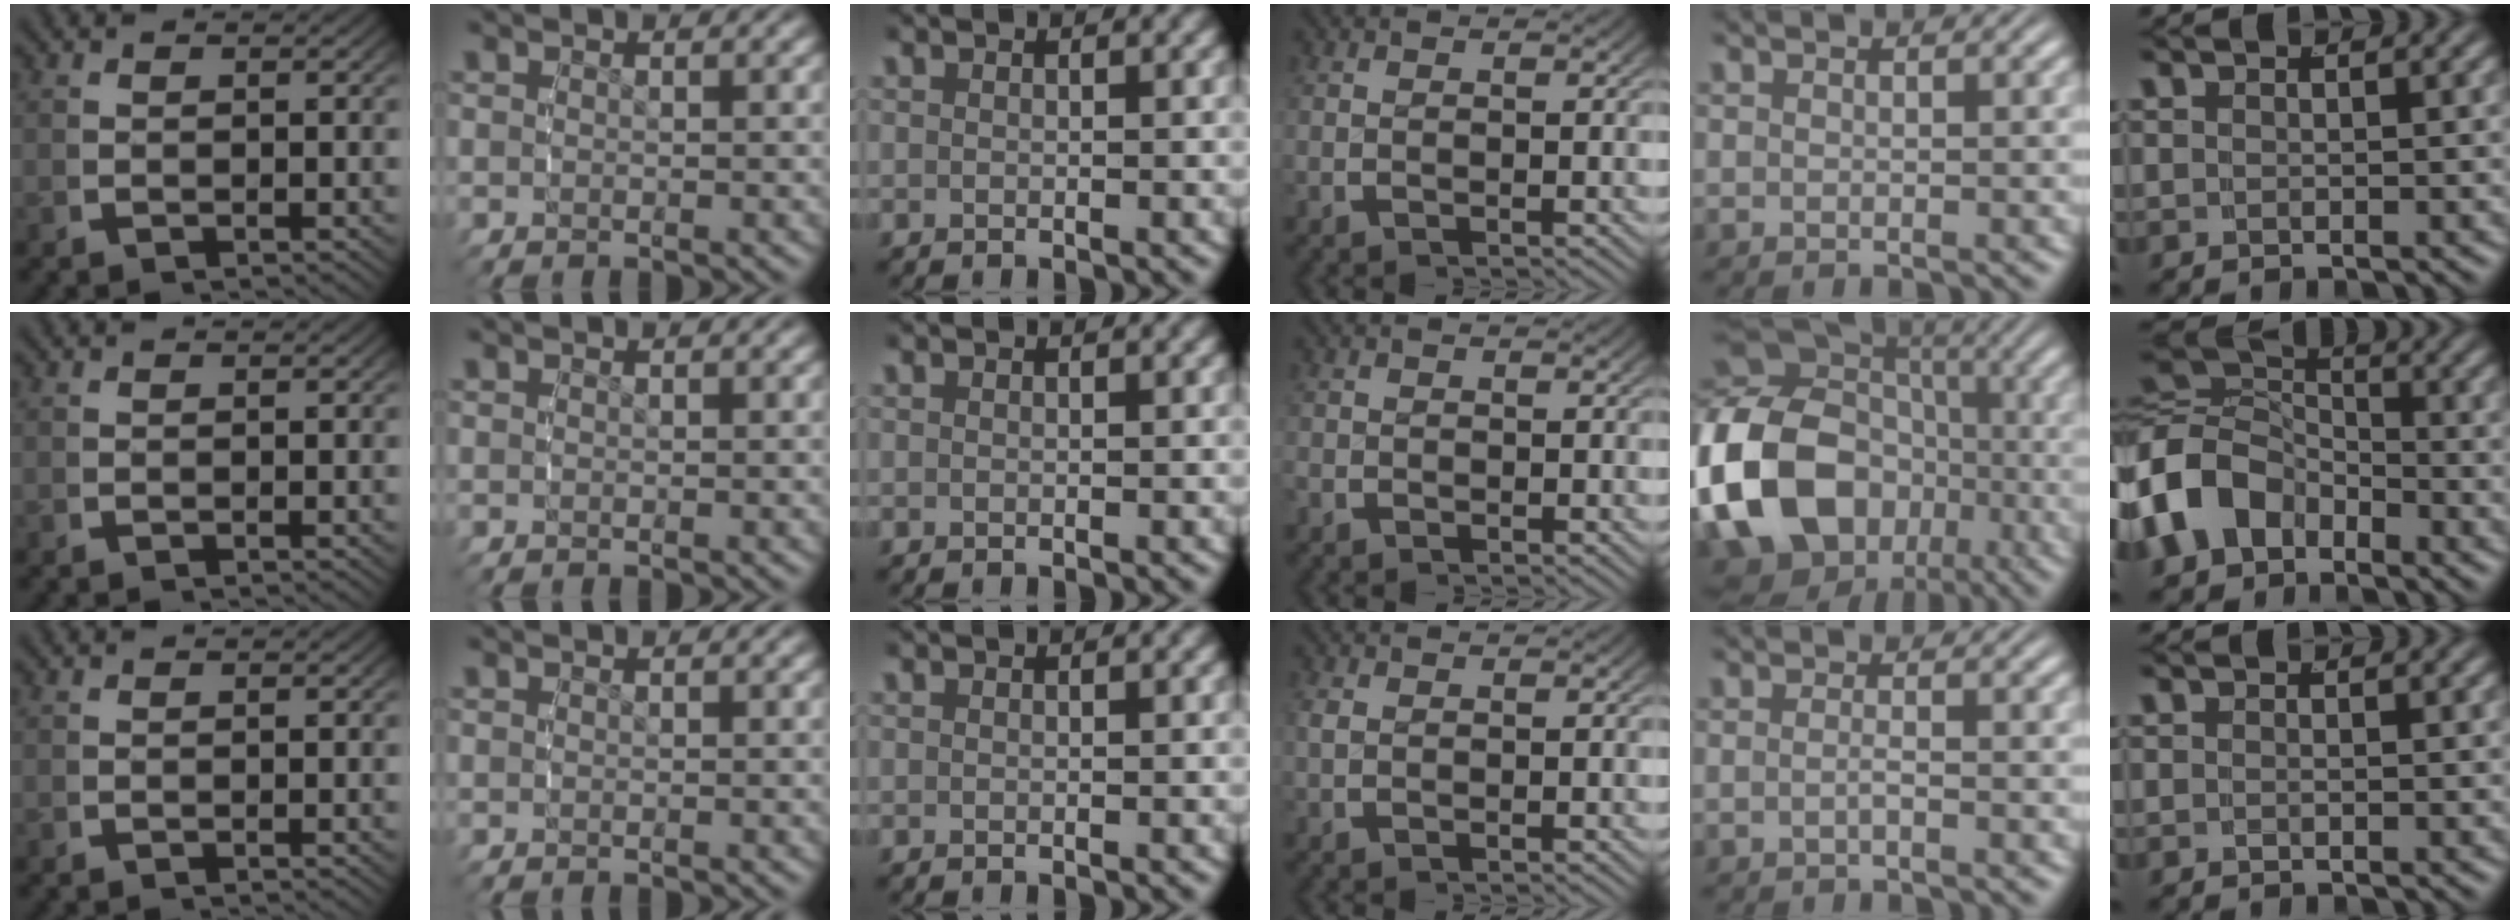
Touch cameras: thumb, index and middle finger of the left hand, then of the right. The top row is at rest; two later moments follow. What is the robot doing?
{"motion": "grasp_and_lifting", "object": "small bumper sticker"}